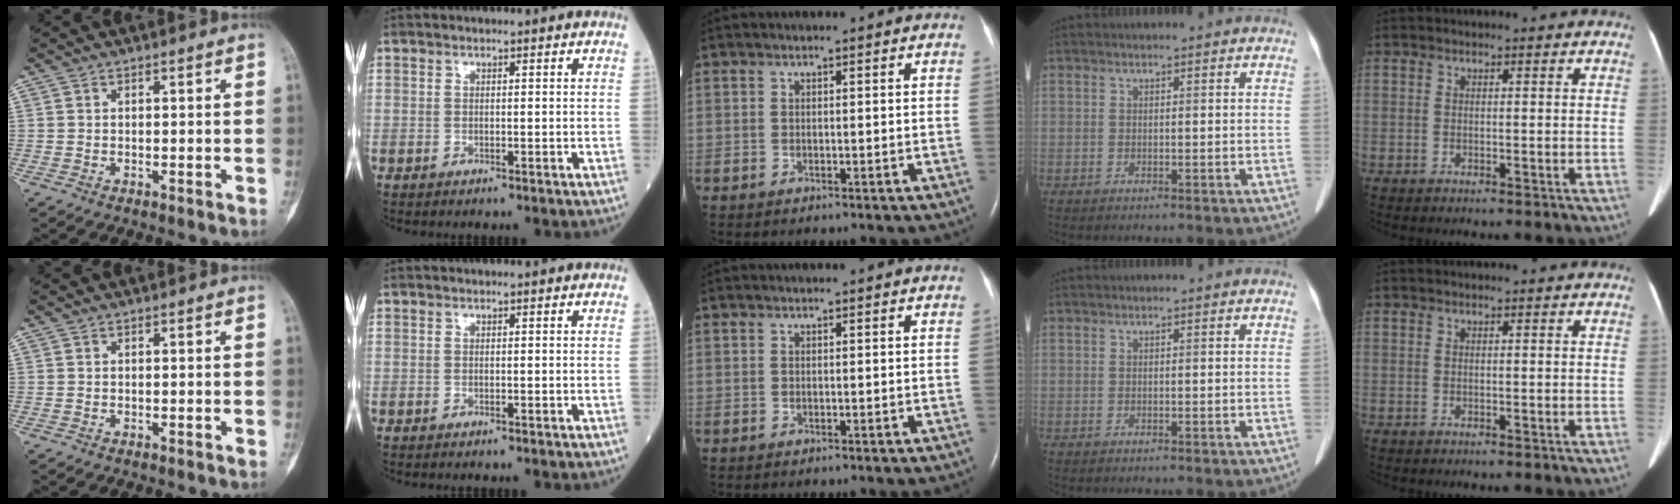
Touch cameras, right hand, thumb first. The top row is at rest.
{}